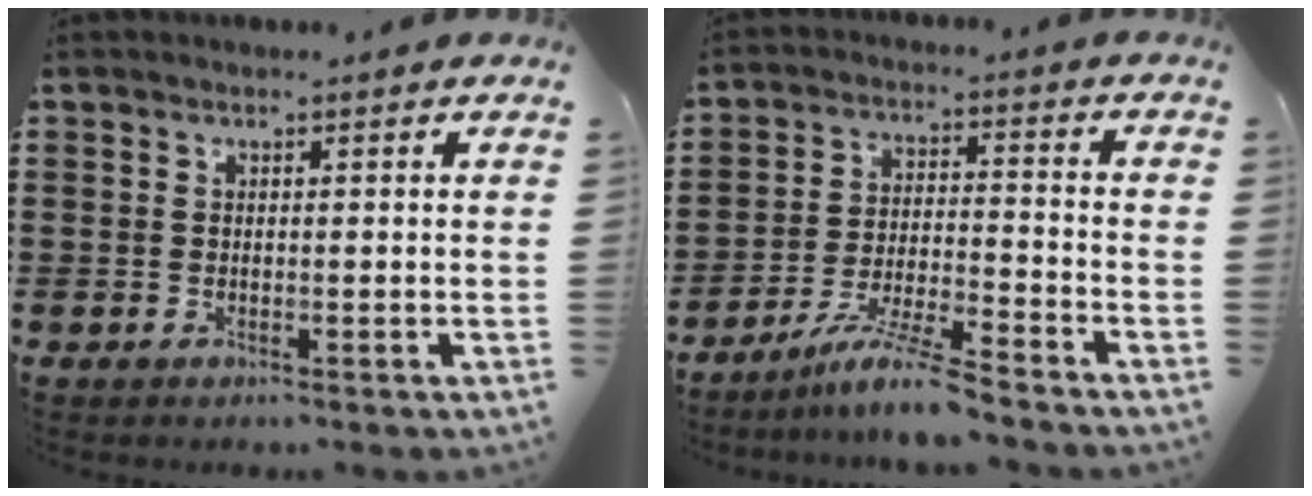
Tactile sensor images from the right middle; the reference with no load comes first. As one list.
[{"total": 7.4, "force": [-6.4, -0.3, 3.7], "torque": [-0.078, -0.013, -0.123]}]